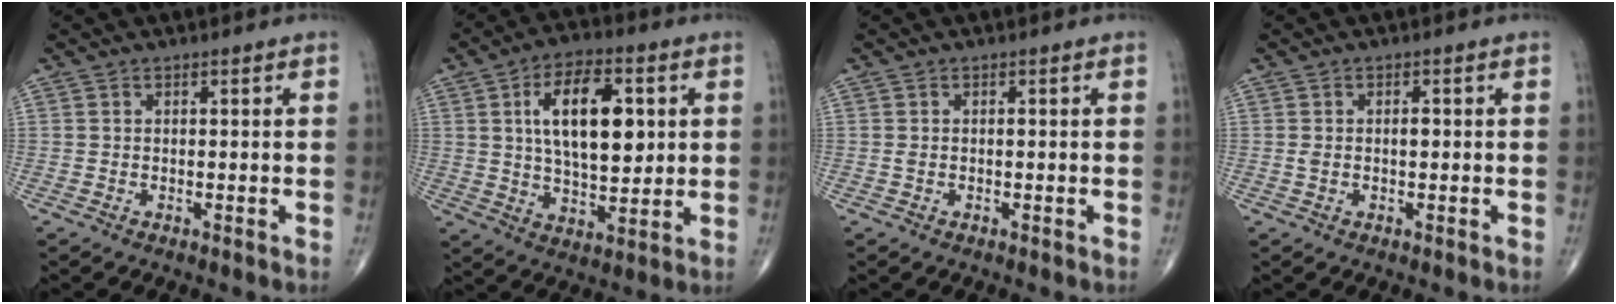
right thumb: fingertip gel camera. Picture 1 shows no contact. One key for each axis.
{"total": 15.8, "fx": 3.5, "fy": 7.9, "fz": 13.2, "tx": -0.198, "ty": -0.007, "tz": 0.060}
{"total": 0.7, "fx": 0.0, "fy": 0.4, "fz": 0.6, "tx": -0.013, "ty": 0.004, "tz": 0.001}
{"total": 1.9, "fx": 0.0, "fy": 1.0, "fz": 1.6, "tx": -0.033, "ty": 0.009, "tz": 0.001}